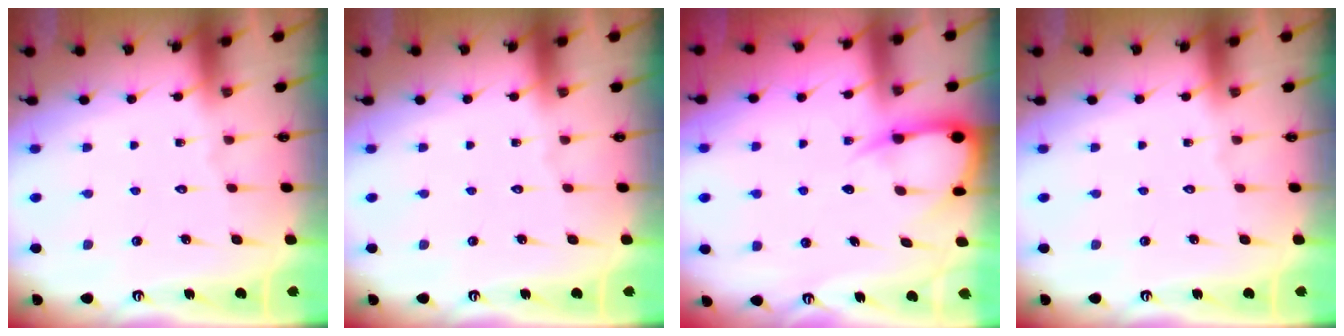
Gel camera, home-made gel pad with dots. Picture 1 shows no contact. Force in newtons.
{"total": 0.0}
{"total": 6.3, "press": 6.2, "slide": 0.7}
{"total": 0.0}